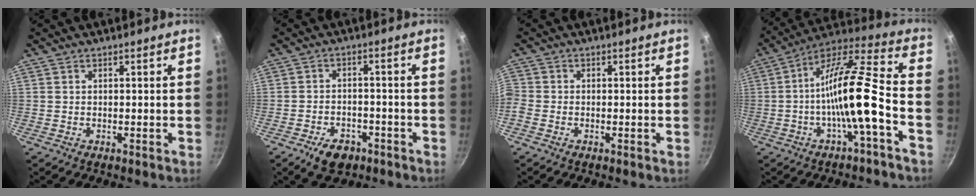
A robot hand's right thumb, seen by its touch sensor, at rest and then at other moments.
{"total": 6.9, "force": [-4.2, 4.2, 3.5], "torque": [-0.050, 0.027, -0.059]}
{"total": 2.1, "force": [-1.1, 1.6, 0.8], "torque": [-0.023, 0.003, -0.030]}
{"total": 15.8, "force": [-4.3, 2.9, 14.9], "torque": [-0.254, 0.042, -0.084]}